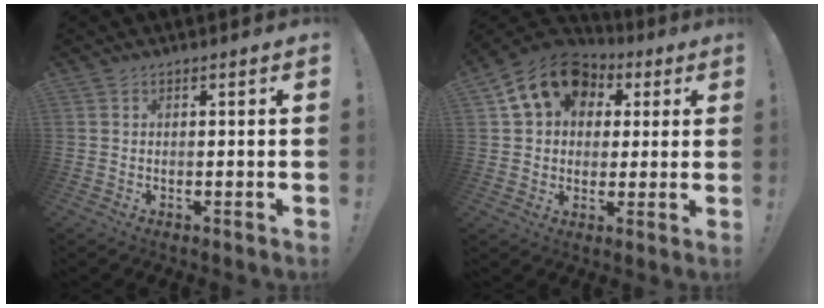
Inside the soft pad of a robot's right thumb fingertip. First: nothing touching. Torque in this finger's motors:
{"motor_torque": [0.75, 0.80, 0.37, -0.04, 0.09]}